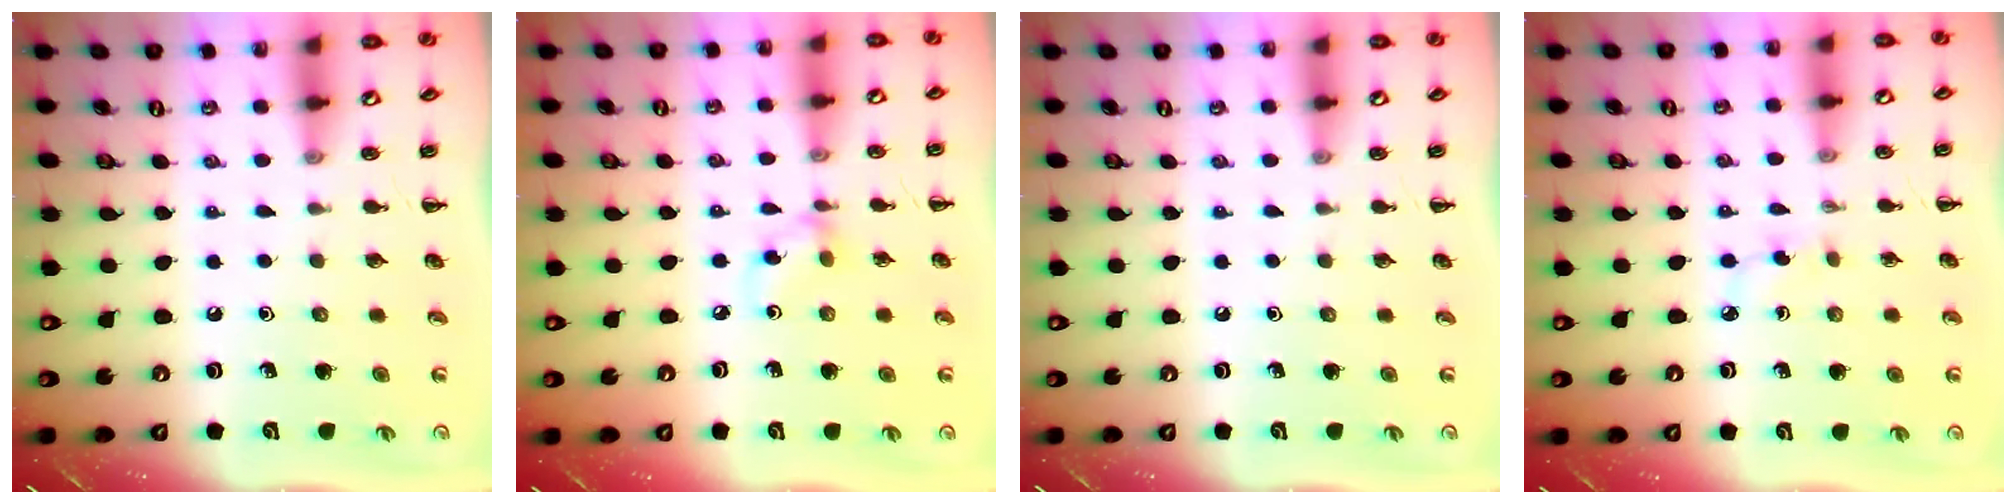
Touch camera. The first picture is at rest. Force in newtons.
{"total": 5.0, "press": 5.0, "slide": 0.4}
{"total": 0.0}
{"total": 2.9, "press": 2.7, "slide": 1.1}